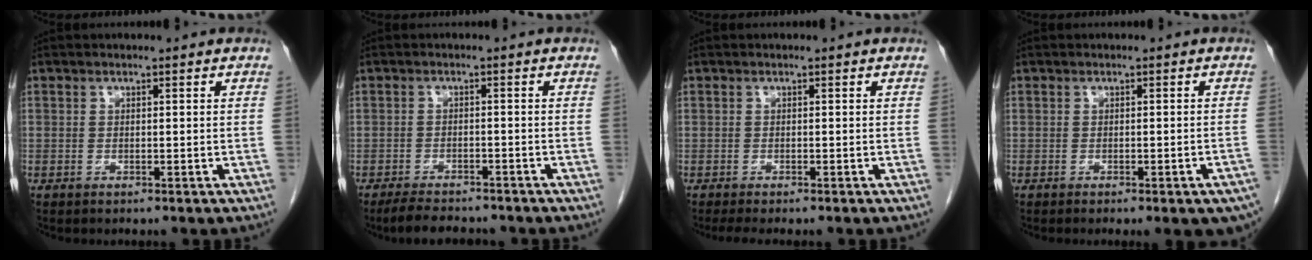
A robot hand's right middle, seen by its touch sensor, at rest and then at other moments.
{"total": 6.9, "force": [-6.1, 1.9, 2.7], "torque": [-0.045, -0.011, -0.093]}
{"total": 4.7, "force": [-3.9, 0.9, 2.5], "torque": [-0.032, -0.011, -0.055]}
{"total": 6.9, "force": [-5.1, 1.2, 4.4], "torque": [-0.040, -0.004, -0.060]}